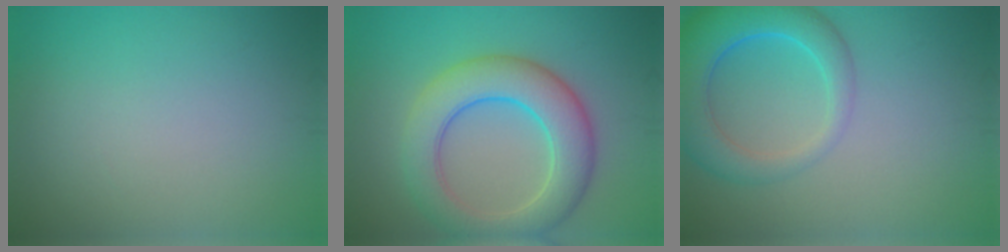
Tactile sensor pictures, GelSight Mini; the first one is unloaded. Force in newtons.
{"total": 7.4, "press": 7.4, "slide": 0.3}
{"total": 6.8, "press": 6.8, "slide": 0.5}